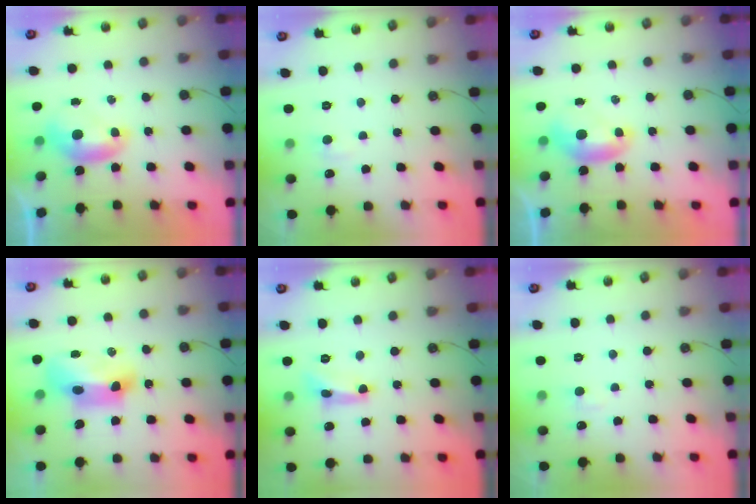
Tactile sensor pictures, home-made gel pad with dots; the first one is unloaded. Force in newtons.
{"total": 1.5, "press": 1.4, "slide": 0.6}
{"total": 0.0}
{"total": 9.7, "press": 9.6, "slide": 1.1}
{"total": 3.0, "press": 3.0, "slide": 0.3}
{"total": 2.0, "press": 1.9, "slide": 0.6}